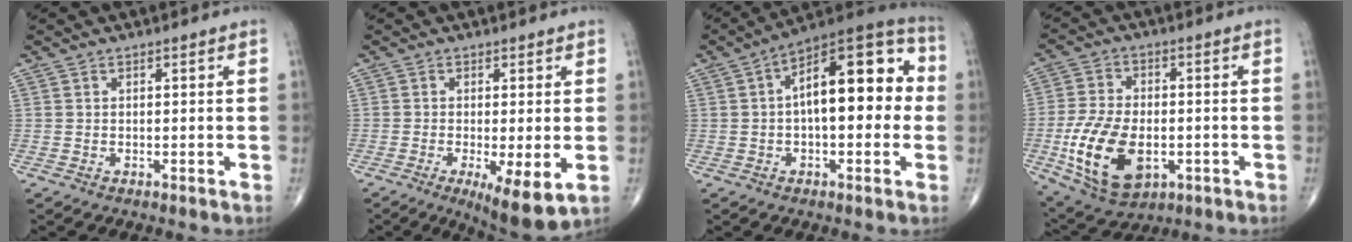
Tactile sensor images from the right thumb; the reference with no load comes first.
{"total": 8.7, "force": [-2.6, 2.3, 8.0], "torque": [-0.125, -0.022, -0.040]}
{"total": 18.3, "force": [1.7, 8.2, 16.2], "torque": [-0.213, 0.045, 0.015]}
{"total": 16.1, "force": [-4.0, 9.5, 12.4], "torque": [-0.223, 0.001, -0.058]}